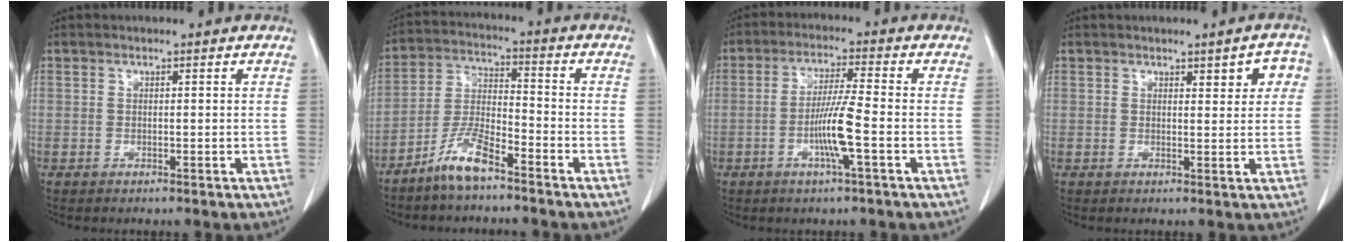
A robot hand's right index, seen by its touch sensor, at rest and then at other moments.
{"total": 7.6, "force": [-5.7, 1.5, 4.8], "torque": [-0.104, -0.006, -0.117]}
{"total": 7.0, "force": [-2.1, -0.5, 6.6], "torque": [-0.130, -0.003, -0.042]}
{"total": 3.8, "force": [1.6, 1.3, 3.2], "torque": [-0.032, 0.008, 0.017]}